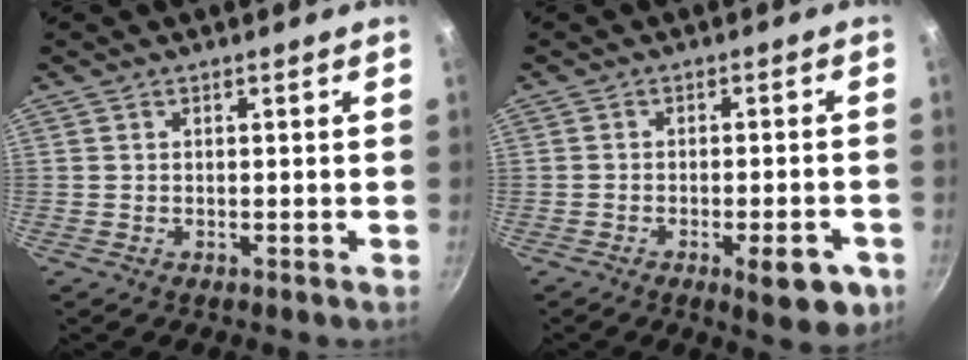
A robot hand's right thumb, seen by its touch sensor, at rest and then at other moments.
{"total": 7.8, "force": [-3.6, 2.5, 6.4], "torque": [-0.078, 0.009, -0.043]}